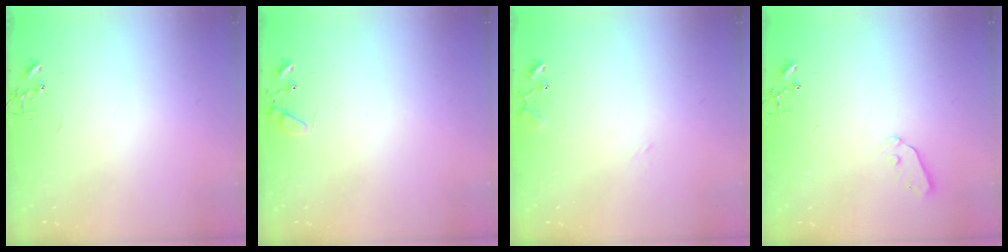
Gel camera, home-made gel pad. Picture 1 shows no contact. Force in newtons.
{"total": 6.1, "press": 6.1, "slide": 0.5}
{"total": 9.5, "press": 9.5, "slide": 0.7}
{"total": 3.8, "press": 3.7, "slide": 0.7}